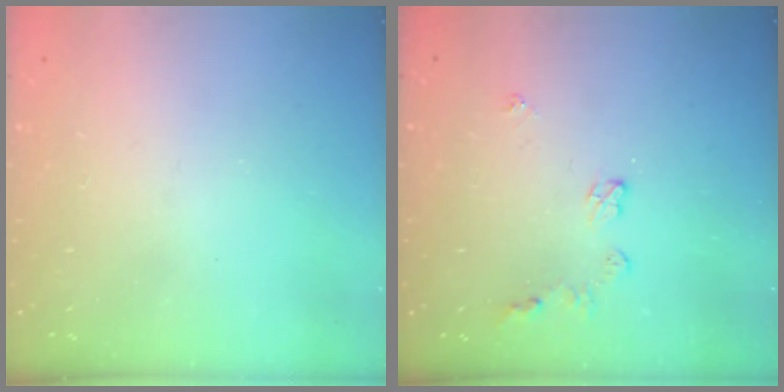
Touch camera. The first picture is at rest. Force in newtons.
{"total": 5.3, "press": 5.2, "slide": 0.3}